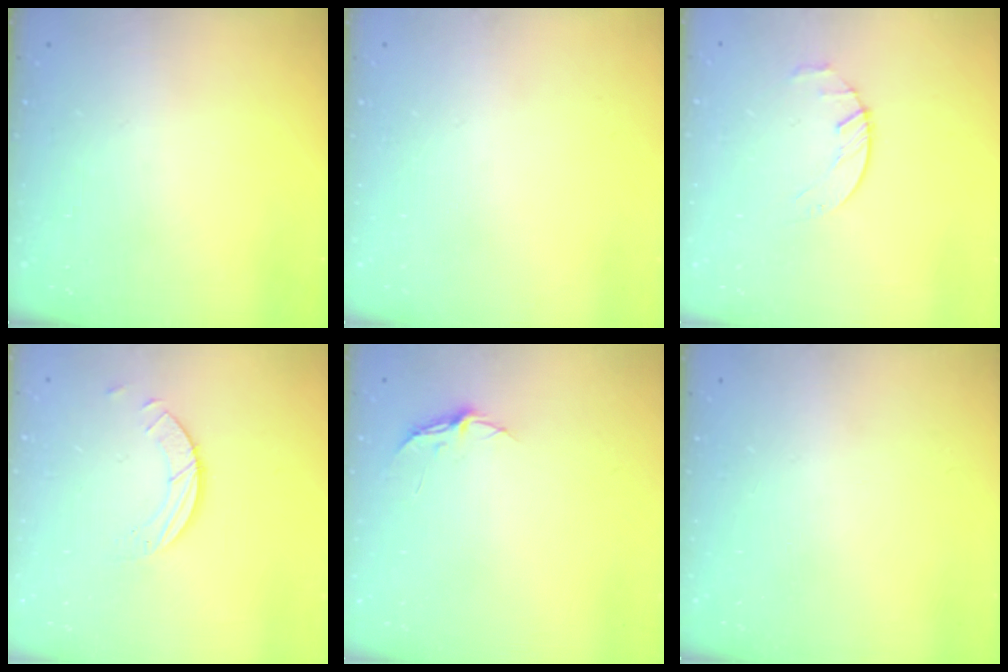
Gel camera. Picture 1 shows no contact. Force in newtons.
{"total": 0.0}
{"total": 2.7, "press": 2.6, "slide": 0.3}
{"total": 3.2, "press": 3.2, "slide": 0.3}
{"total": 3.8, "press": 3.8, "slide": 0.3}
{"total": 0.0}